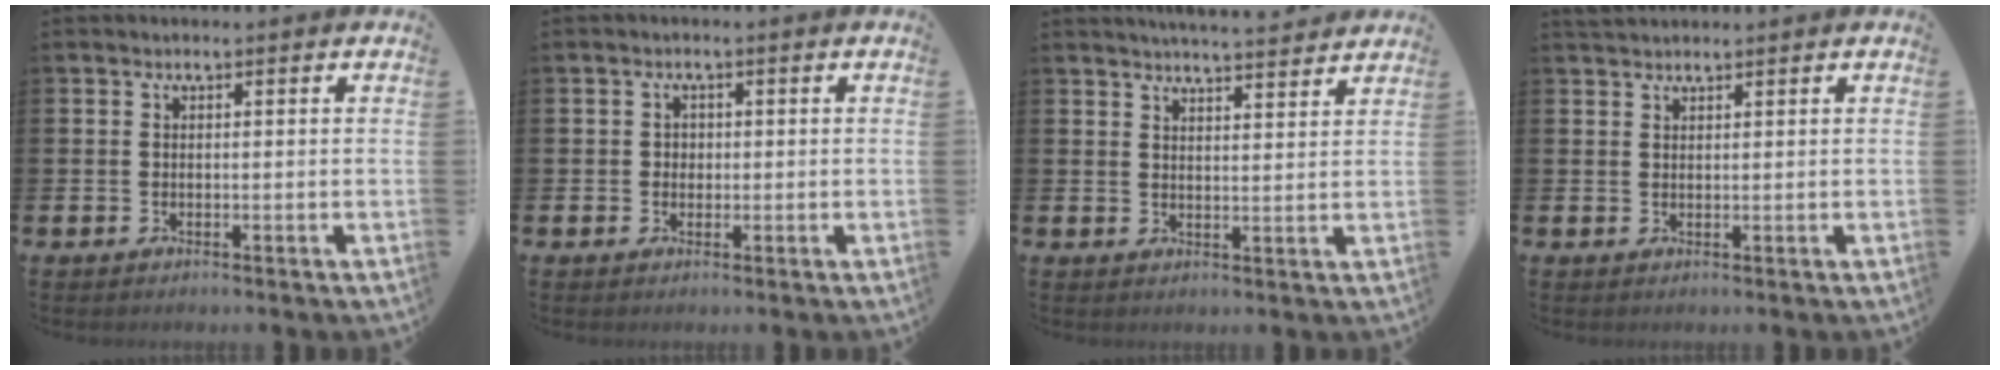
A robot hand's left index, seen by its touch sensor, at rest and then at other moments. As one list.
[{"total": 1.4, "force": [0.2, 1.3, 0.5], "torque": [0.002, 0.004, -0.002]}, {"total": 4.4, "force": [4.3, -0.4, 0.3], "torque": [-0.014, -0.024, 0.078]}, {"total": 1.6, "force": [1.5, 0.3, 0.1], "torque": [0.005, -0.002, 0.027]}]